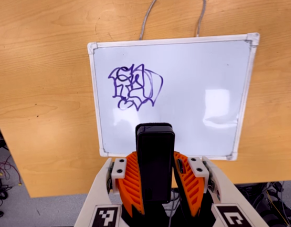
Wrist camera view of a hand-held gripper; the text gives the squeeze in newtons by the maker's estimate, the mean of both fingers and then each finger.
{"total": 4.4, "left": 3.1, "right": 5.6}